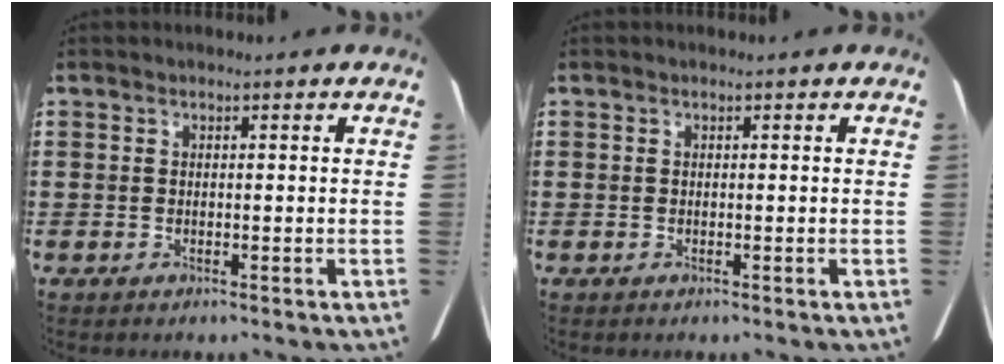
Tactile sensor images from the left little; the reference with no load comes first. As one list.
[{"total": 0.0}]